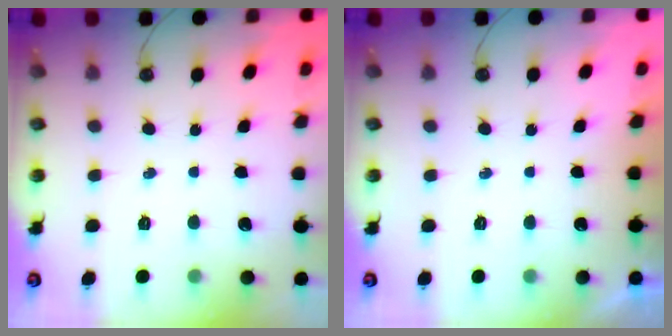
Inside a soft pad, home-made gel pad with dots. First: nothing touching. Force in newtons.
{"total": 0.0}